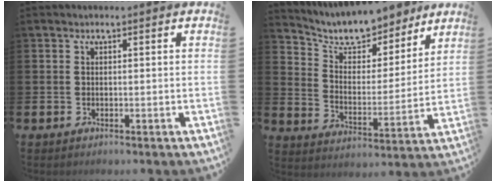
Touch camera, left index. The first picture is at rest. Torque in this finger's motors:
{"motor_torque": [1.18, -0.96, 0.14, 0.15]}